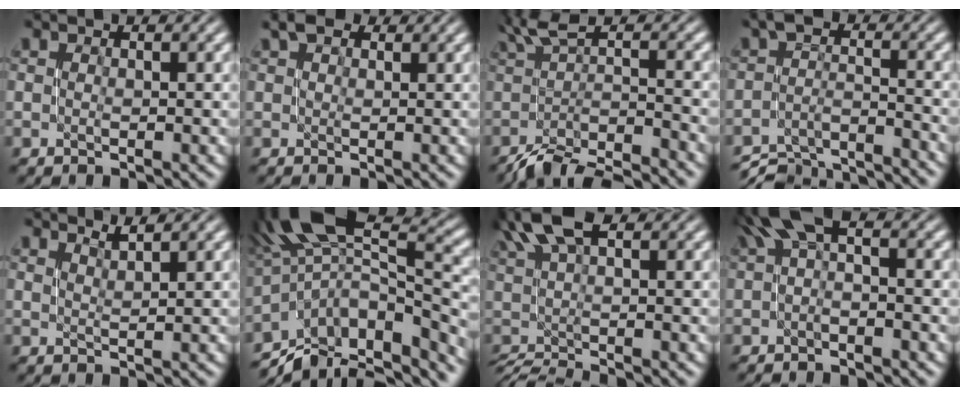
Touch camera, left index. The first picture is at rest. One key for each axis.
{"total": 2.4, "fx": 1.9, "fy": 1.0, "fz": 1.2, "tx": -0.021, "ty": 0.007, "tz": 0.026}
{"total": 5.3, "fx": -3.2, "fy": 1.3, "fz": 4.0, "tx": -0.057, "ty": -0.007, "tz": -0.061}
{"total": 7.6, "fx": -7.0, "fy": 1.8, "fz": 2.3, "tx": -0.034, "ty": -0.007, "tz": -0.116}
{"total": 1.5, "fx": 1.4, "fy": 0.1, "fz": 0.5, "tx": -0.003, "ty": 0.002, "tz": 0.024}
{"total": 10.8, "fx": -5.4, "fy": 4.3, "fz": 8.3, "tx": -0.145, "ty": 0.016, "tz": -0.081}
{"total": 5.7, "fx": 2.6, "fy": 1.5, "fz": 4.8, "tx": -0.069, "ty": 0.013, "tz": 0.040}
{"total": 3.3, "fx": 1.1, "fy": 0.7, "fz": 3.0, "tx": -0.059, "ty": 0.009, "tz": 0.016}